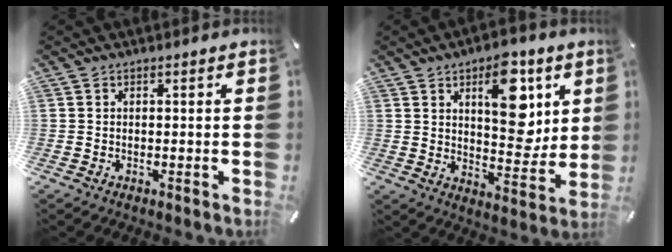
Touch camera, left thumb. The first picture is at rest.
{"total": 14.7, "force": [6.7, 7.8, 10.5], "torque": [-0.125, -0.034, 0.112]}